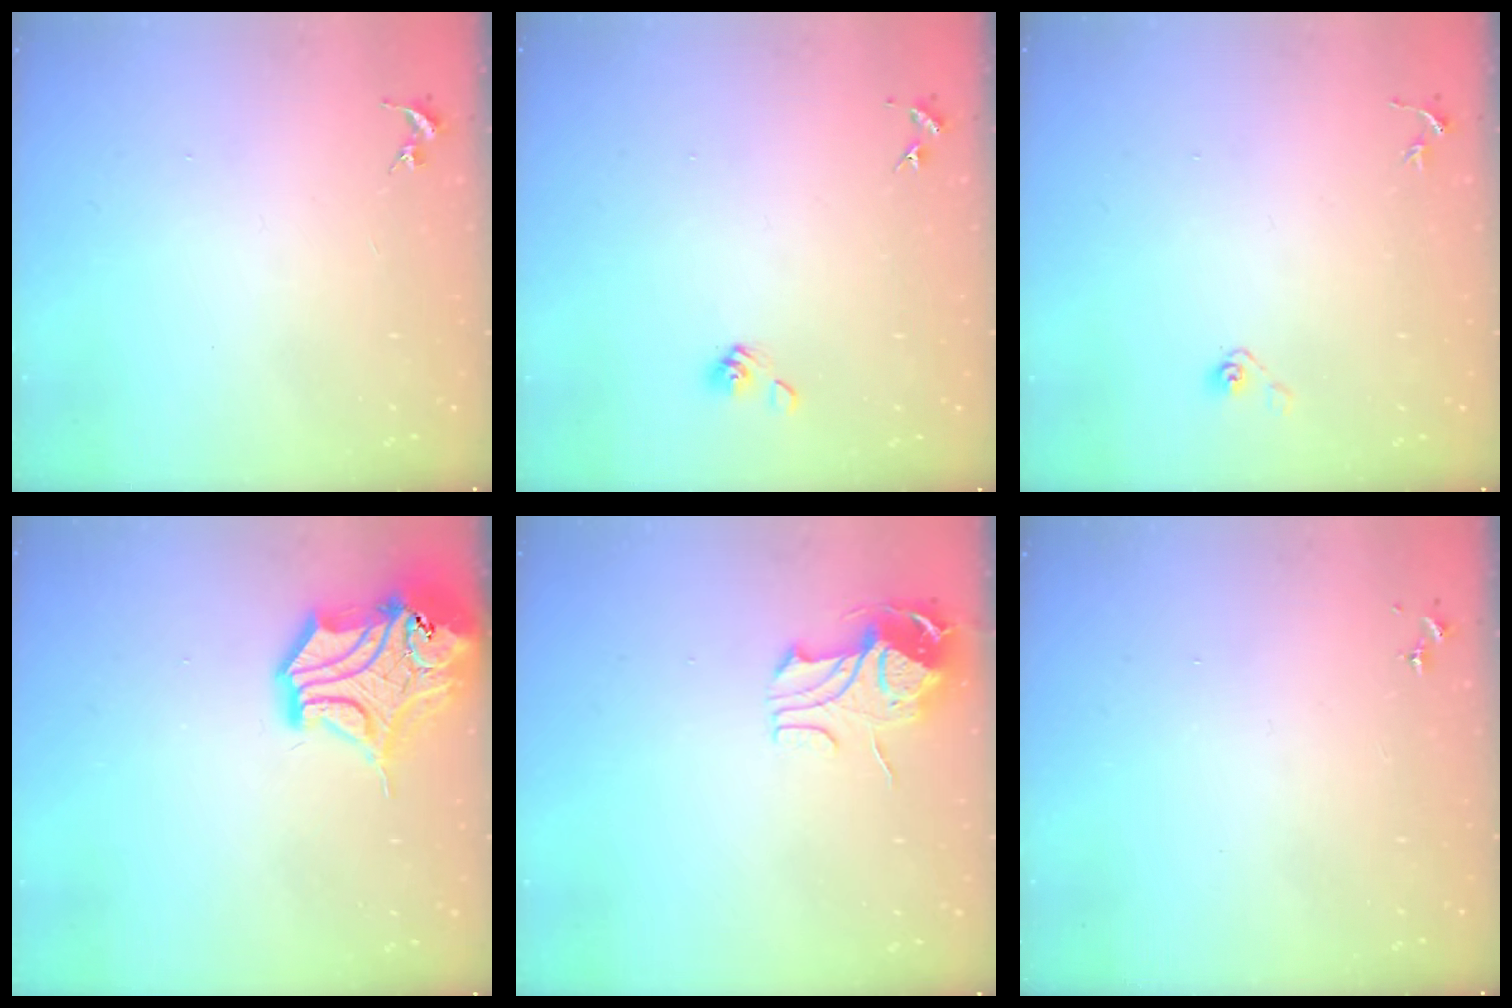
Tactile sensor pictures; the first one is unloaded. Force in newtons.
{"total": 5.8, "press": 5.3, "slide": 2.3}
{"total": 3.7, "press": 3.2, "slide": 1.9}
{"total": 17.2, "press": 17.0, "slide": 2.4}
{"total": 10.0, "press": 9.9, "slide": 0.6}
{"total": 0.0}